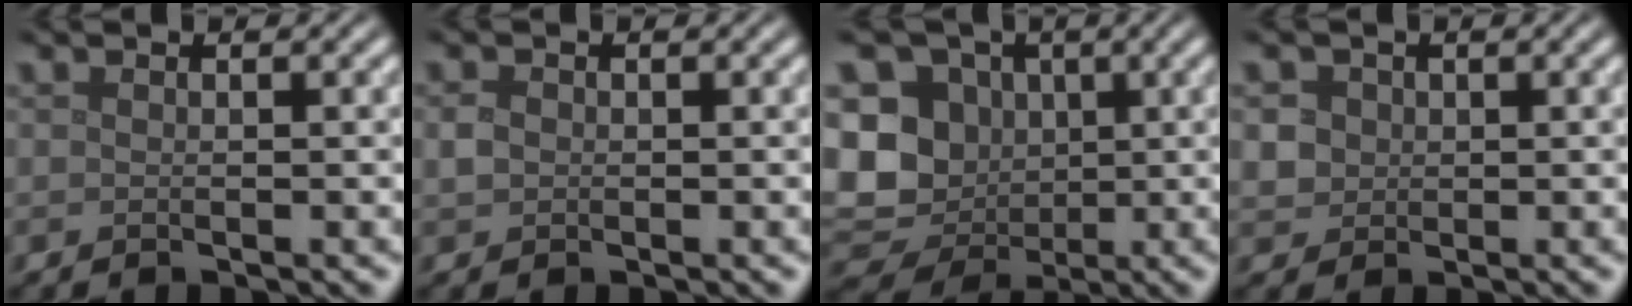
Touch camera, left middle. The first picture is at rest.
{"total": 1.1, "force": [0.0, 0.9, 0.5], "torque": [-0.010, 0.001, -0.003]}
{"total": 10.7, "force": [0.0, 9.3, 5.2], "torque": [-0.105, -0.013, -0.017]}
{"total": 2.5, "force": [0.7, 2.3, 0.9], "torque": [-0.018, 0.005, 0.020]}